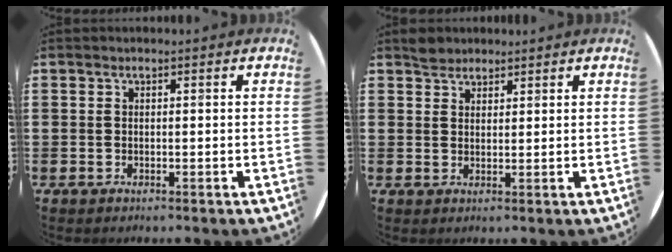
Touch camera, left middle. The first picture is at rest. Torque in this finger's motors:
{"motor_torque": [0.21, -0.20, -0.03, 0.00]}